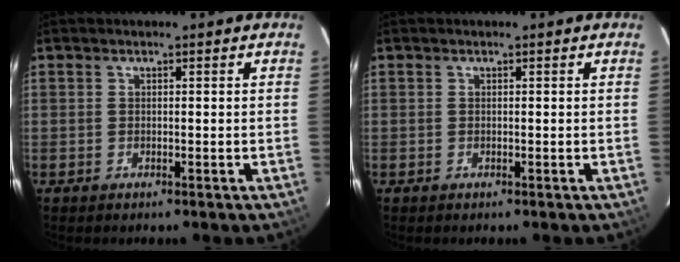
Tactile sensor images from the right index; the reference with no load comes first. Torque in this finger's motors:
{"motor_torque": [-0.05, -0.01, 0.02, 0.00]}